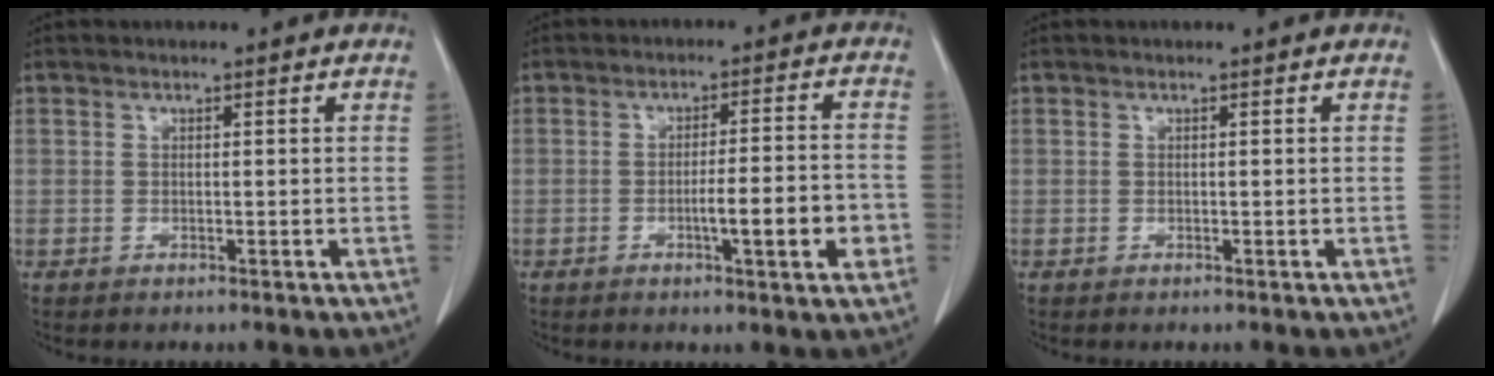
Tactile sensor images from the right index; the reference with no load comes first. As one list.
[{"total": 8.1, "force": [-2.6, 0.6, 7.6], "torque": [-0.109, 0.004, -0.037]}, {"total": 0.0}]